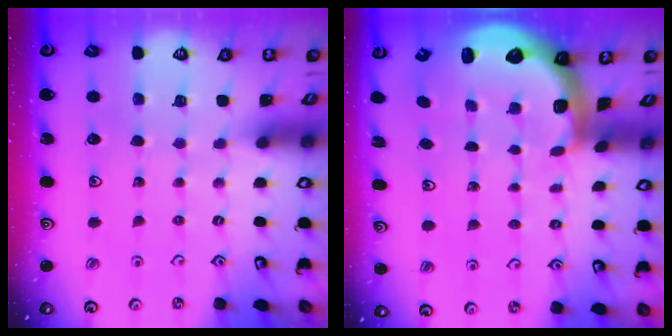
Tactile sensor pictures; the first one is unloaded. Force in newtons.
{"total": 2.8, "press": 2.4, "slide": 1.4}